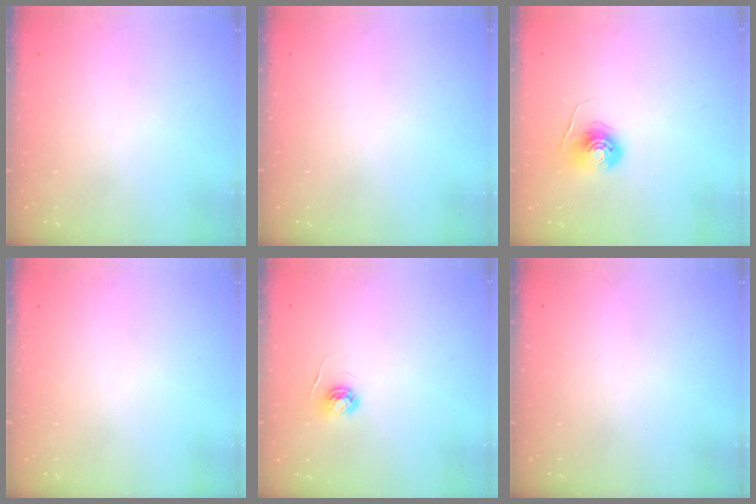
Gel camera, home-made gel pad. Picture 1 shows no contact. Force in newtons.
{"total": 0.0}
{"total": 6.7, "press": 6.7, "slide": 0.3}
{"total": 0.0}
{"total": 4.0, "press": 4.0, "slide": 0.5}
{"total": 0.0}